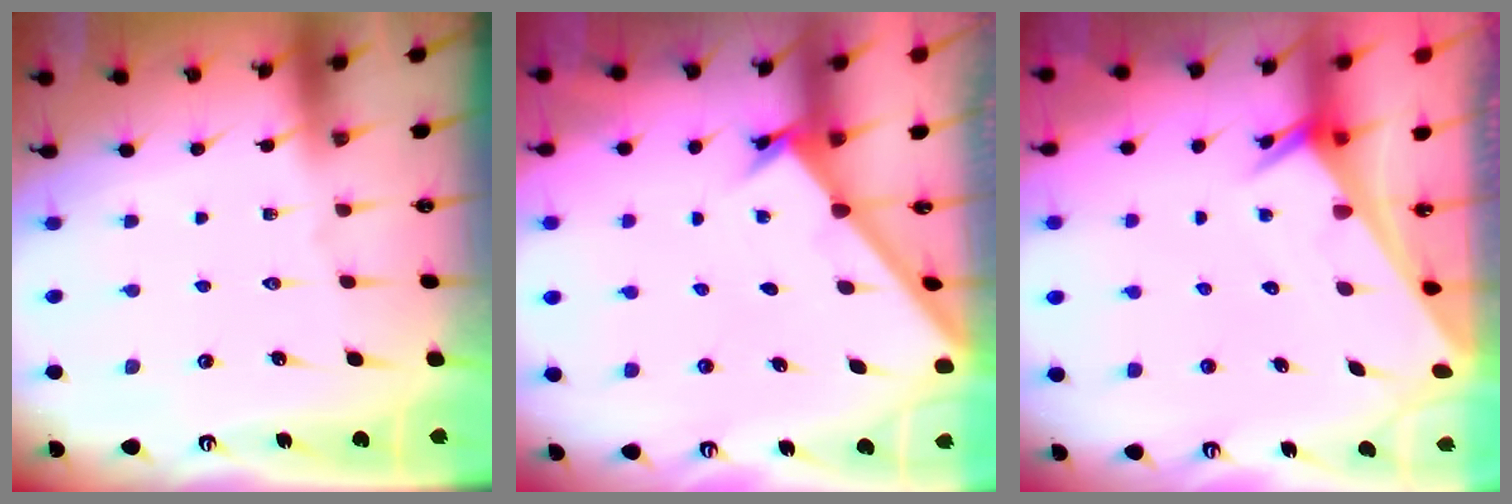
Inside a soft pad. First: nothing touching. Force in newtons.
{"total": 1.7, "press": 1.7, "slide": 0.1}
{"total": 2.6, "press": 2.6, "slide": 0.1}